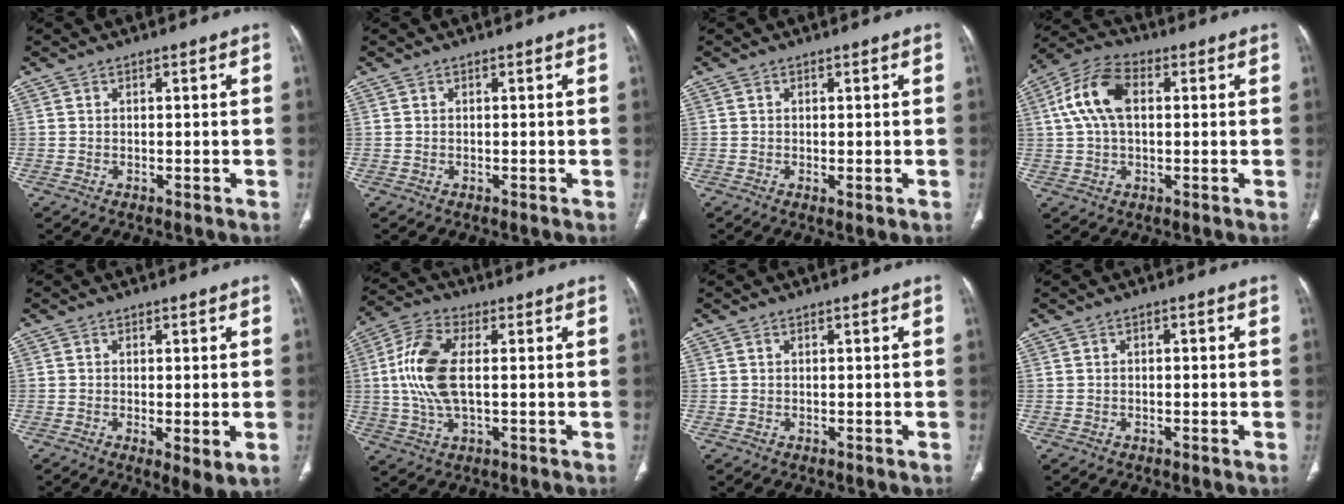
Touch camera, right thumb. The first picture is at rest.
{"total": 0.0}
{"total": 1.2, "force": [-0.2, 0.2, 1.2], "torque": [-0.024, -0.008, -0.002]}
{"total": 10.5, "force": [2.0, 6.1, 8.3], "torque": [-0.170, 0.027, 0.034]}
{"total": 4.7, "force": [-1.0, 1.2, 4.4], "torque": [-0.076, -0.019, -0.014]}
{"total": 11.6, "force": [0.8, 5.3, 10.3], "torque": [-0.233, 0.012, 0.015]}
{"total": 0.0}
{"total": 0.7, "force": [0.0, 0.4, 0.6], "torque": [-0.001, 0.001, -0.004]}